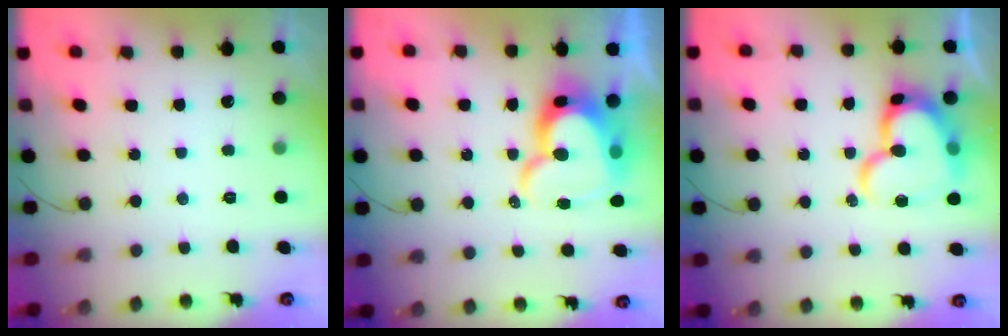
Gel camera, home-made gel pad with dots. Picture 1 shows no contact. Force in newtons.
{"total": 18.7, "press": 18.6, "slide": 1.9}
{"total": 17.1, "press": 17.0, "slide": 1.5}